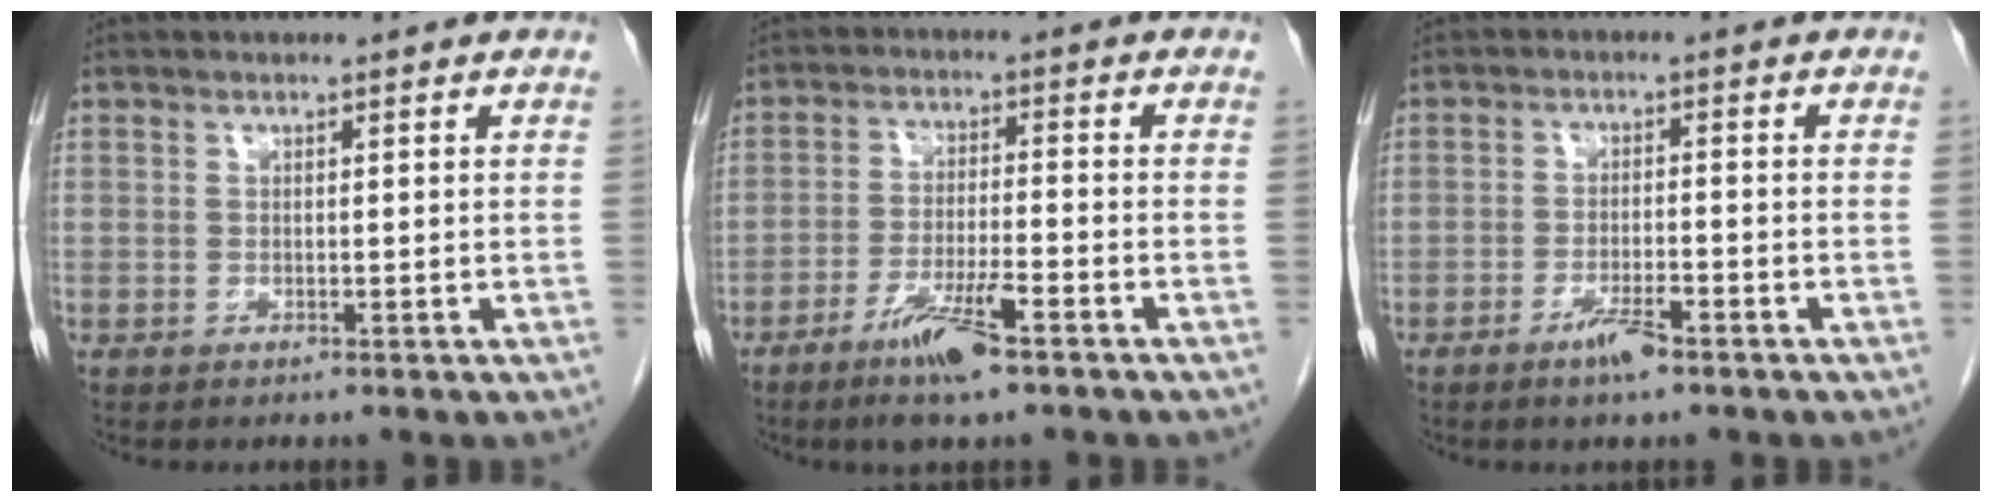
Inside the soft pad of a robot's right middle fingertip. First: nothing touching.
{"total": 7.6, "force": [-4.9, 0.6, 5.8], "torque": [-0.117, -0.015, -0.086]}
{"total": 3.7, "force": [-2.5, 0.4, 2.7], "torque": [-0.055, -0.005, -0.044]}